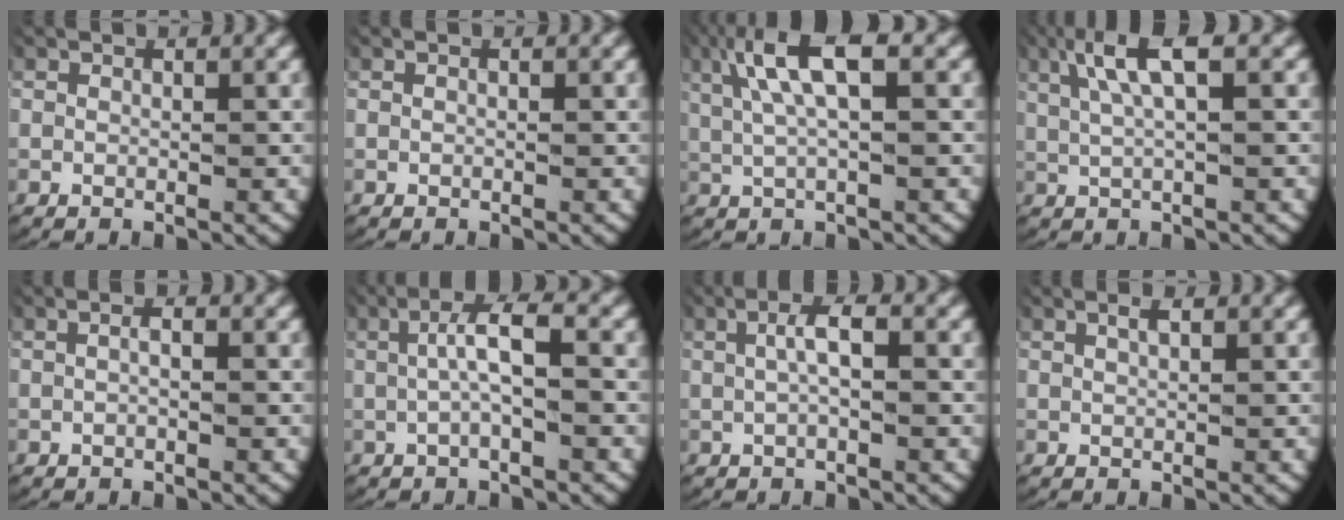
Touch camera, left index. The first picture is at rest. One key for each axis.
{"total": 0.0}
{"total": 6.8, "fx": 2.6, "fy": 2.4, "fz": 5.8, "tx": -0.110, "ty": 0.015, "tz": 0.040}
{"total": 5.9, "fx": 2.8, "fy": 1.6, "fz": 5.0, "tx": -0.089, "ty": 0.017, "tz": 0.042}
{"total": 0.9, "fx": -0.1, "fy": 0.2, "fz": 0.9, "tx": -0.018, "ty": 0.001, "tz": 0.000}
{"total": 3.6, "fx": 0.3, "fy": 0.8, "fz": 3.5, "tx": -0.059, "ty": 0.012, "tz": -0.001}
{"total": 2.5, "fx": 0.3, "fy": 0.6, "fz": 2.4, "tx": -0.043, "ty": 0.008, "tz": 0.005}
{"total": 0.9, "fx": 0.5, "fy": 0.0, "fz": 0.8, "tx": -0.019, "ty": 0.001, "tz": 0.012}